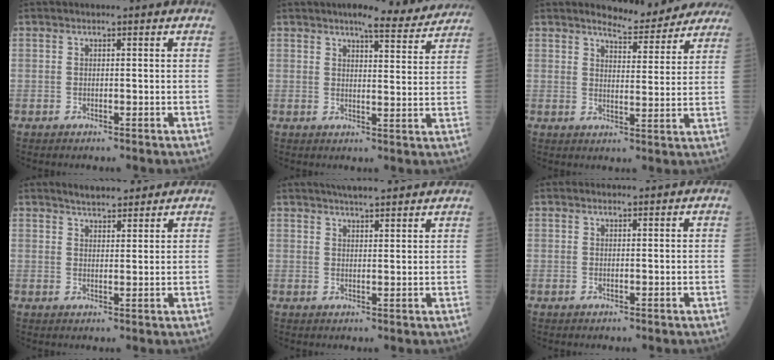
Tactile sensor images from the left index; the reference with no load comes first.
{"total": 8.9, "force": [8.2, 1.2, 3.2], "torque": [-0.037, 0.001, 0.087]}
{"total": 10.1, "force": [9.7, 1.8, 2.1], "torque": [-0.019, -0.011, 0.112]}
{"total": 5.4, "force": [4.8, 1.4, 2.0], "torque": [-0.032, 0.017, 0.075]}
{"total": 8.7, "force": [7.5, 1.2, 4.3], "torque": [-0.061, 0.028, 0.104]}
{"total": 0.6, "force": [0.6, 0.1, 0.2], "torque": [-0.012, -0.001, 0.008]}